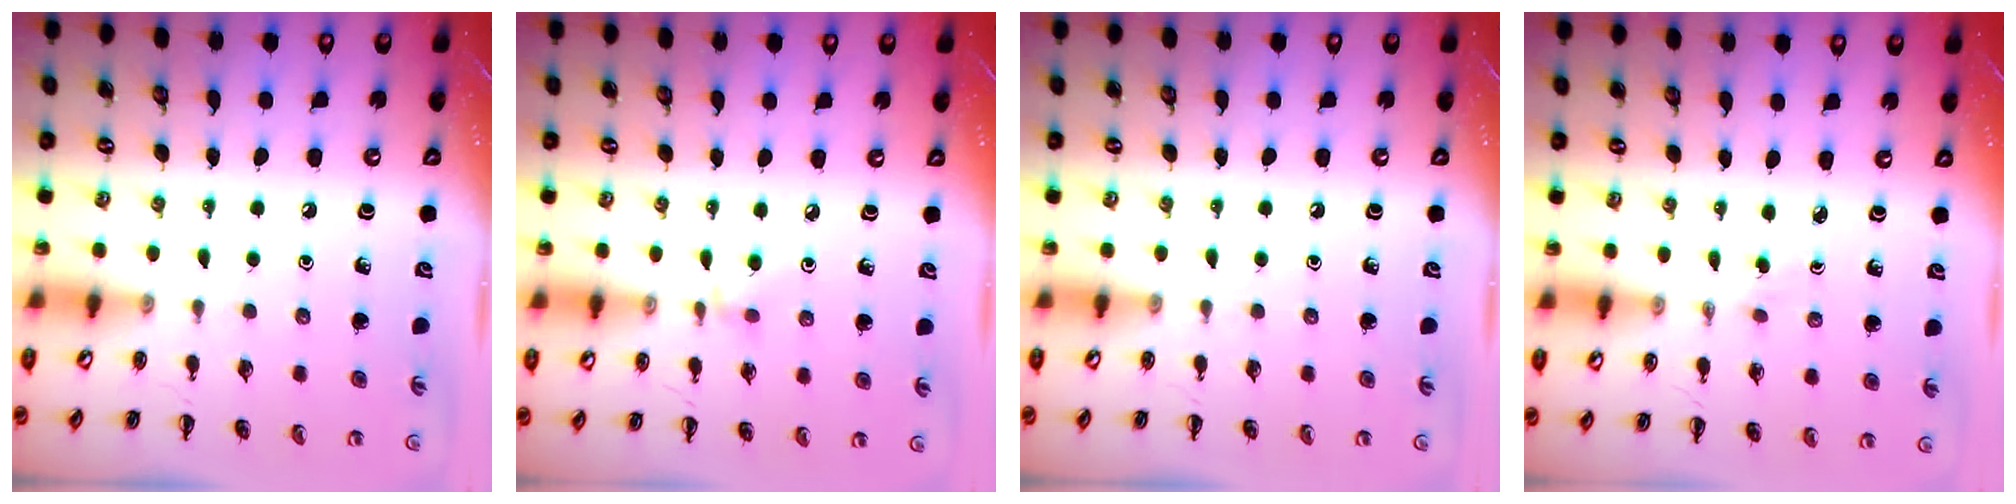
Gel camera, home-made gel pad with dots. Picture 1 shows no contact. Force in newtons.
{"total": 2.9, "press": 2.8, "slide": 0.9}
{"total": 0.0}
{"total": 0.9, "press": 0.7, "slide": 0.5}